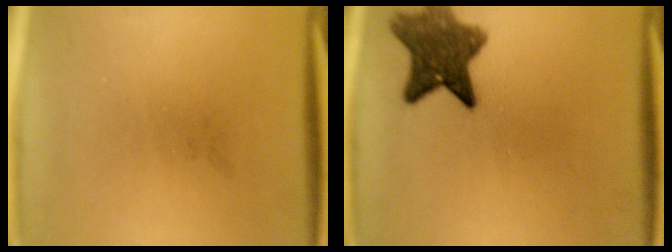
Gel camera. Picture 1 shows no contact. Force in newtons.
{"total": 8.3}